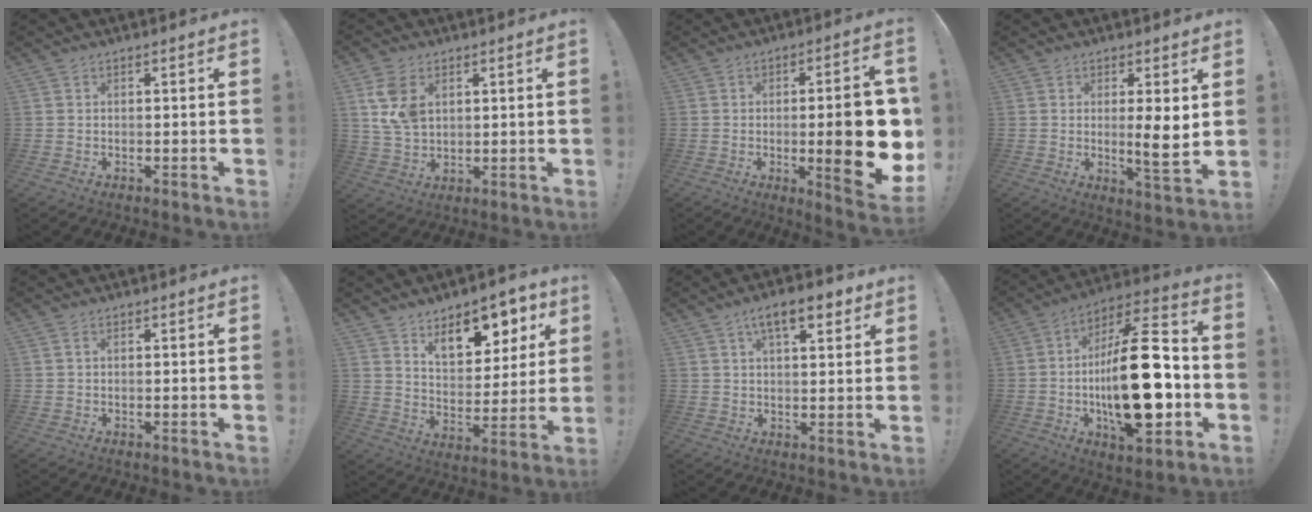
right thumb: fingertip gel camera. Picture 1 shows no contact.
{"total": 9.8, "force": [3.8, 6.3, 6.4], "torque": [-0.116, -0.010, 0.073]}
{"total": 19.4, "force": [-2.1, 4.6, 18.8], "torque": [-0.245, -0.007, -0.020]}
{"total": 6.8, "force": [0.7, 0.5, 6.8], "torque": [-0.096, -0.019, 0.008]}
{"total": 0.7, "force": [0.2, 0.2, 0.7], "torque": [-0.014, 0.001, 0.003]}
{"total": 13.4, "force": [9.1, 6.9, 7.1], "torque": [-0.088, -0.061, 0.161]}
{"total": 8.9, "force": [4.7, 3.3, 6.8], "torque": [-0.097, -0.012, 0.078]}
{"total": 28.0, "force": [-4.0, 10.7, 25.6], "torque": [-0.445, 0.023, -0.062]}